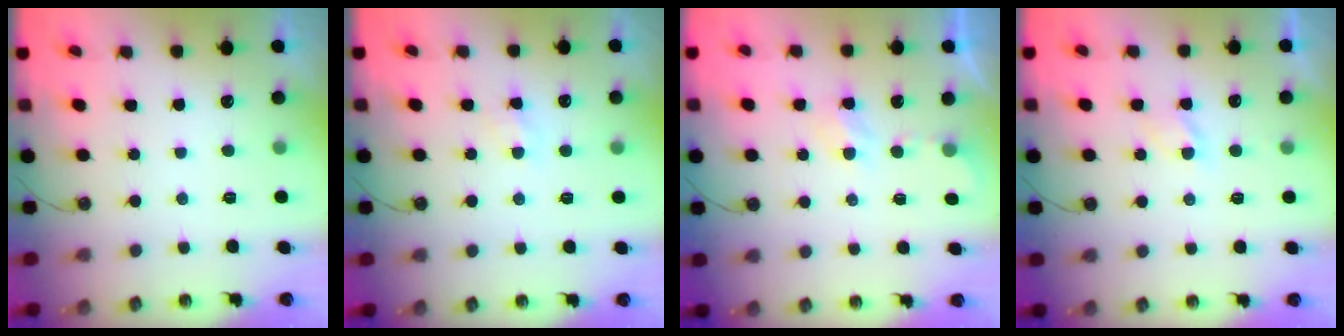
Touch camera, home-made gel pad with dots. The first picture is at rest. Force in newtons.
{"total": 5.5, "press": 5.5, "slide": 0.5}
{"total": 3.2, "press": 3.2, "slide": 0.6}
{"total": 2.9, "press": 2.8, "slide": 0.6}